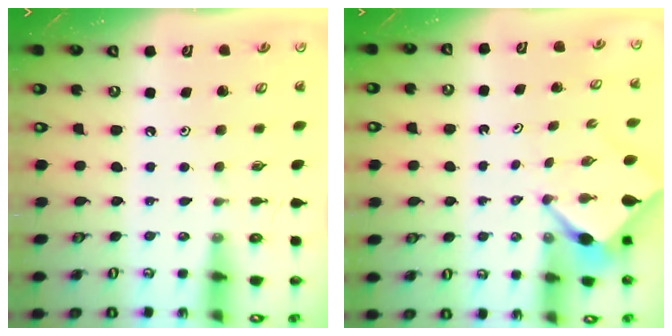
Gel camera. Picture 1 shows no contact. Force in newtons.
{"total": 2.7, "press": 2.7, "slide": 0.3}